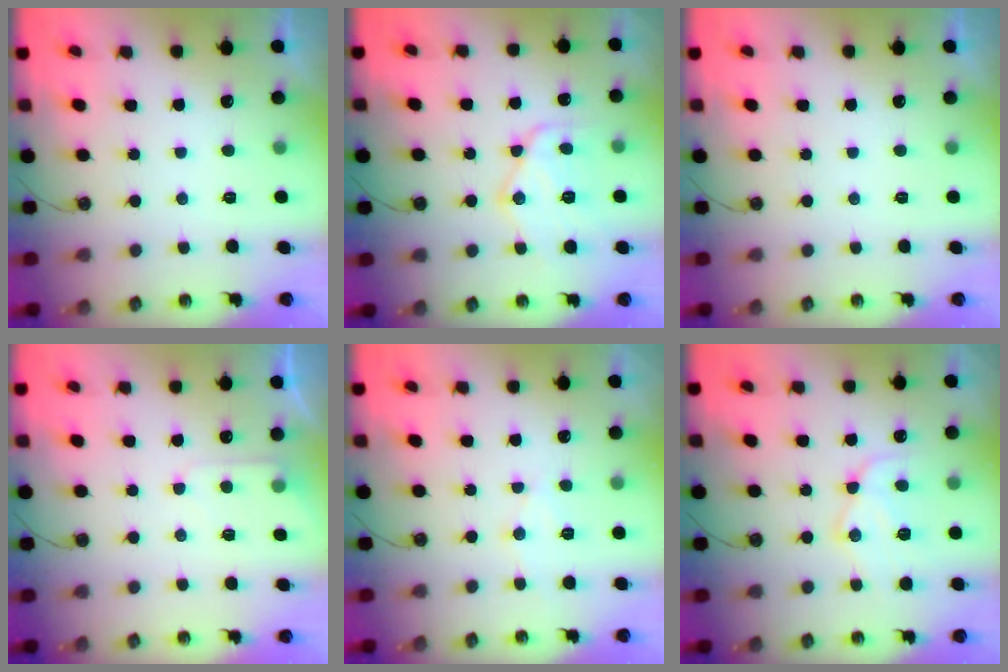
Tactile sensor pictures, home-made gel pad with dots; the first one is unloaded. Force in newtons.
{"total": 15.4, "press": 15.4, "slide": 1.1}
{"total": 0.0}
{"total": 6.0, "press": 6.0, "slide": 0.8}
{"total": 7.1, "press": 7.1, "slide": 0.5}
{"total": 12.8, "press": 12.8, "slide": 1.0}